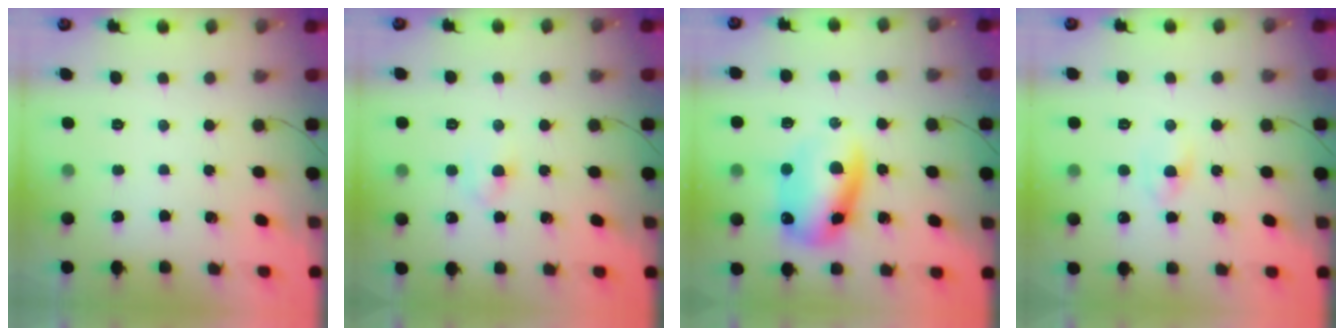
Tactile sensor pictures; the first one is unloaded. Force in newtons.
{"total": 3.9, "press": 3.7, "slide": 1.1}
{"total": 13.4, "press": 13.1, "slide": 2.9}
{"total": 1.6, "press": 1.4, "slide": 0.8}